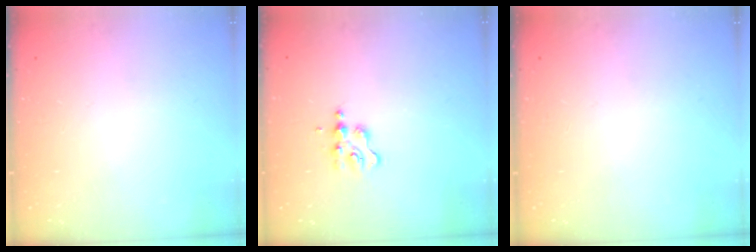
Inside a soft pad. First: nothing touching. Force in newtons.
{"total": 2.4, "press": 2.4, "slide": 0.3}
{"total": 0.0}